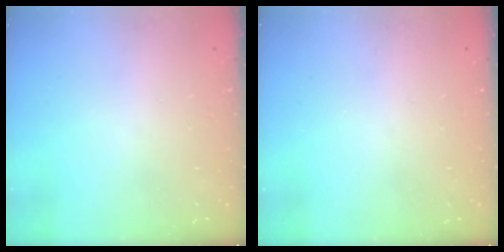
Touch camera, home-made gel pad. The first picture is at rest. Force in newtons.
{"total": 0.0}